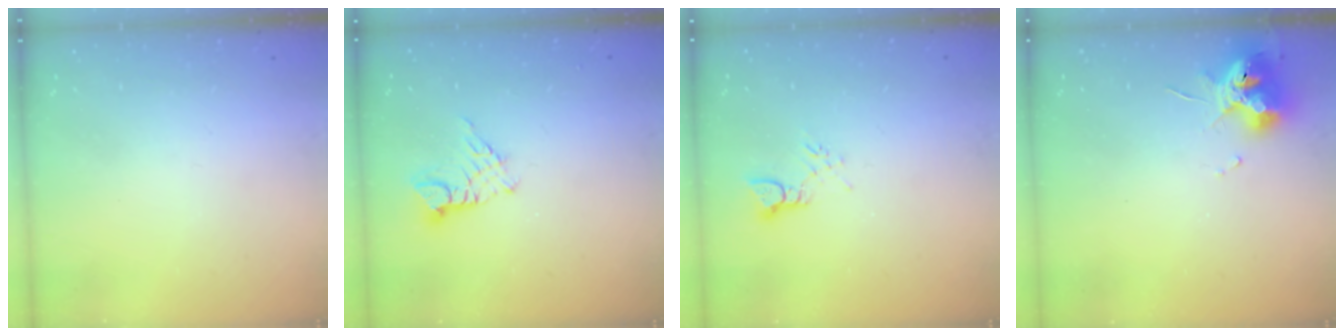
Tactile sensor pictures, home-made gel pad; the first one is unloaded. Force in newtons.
{"total": 6.7, "press": 6.7, "slide": 0.6}
{"total": 2.8, "press": 2.8, "slide": 0.4}
{"total": 11.4, "press": 11.3, "slide": 1.4}